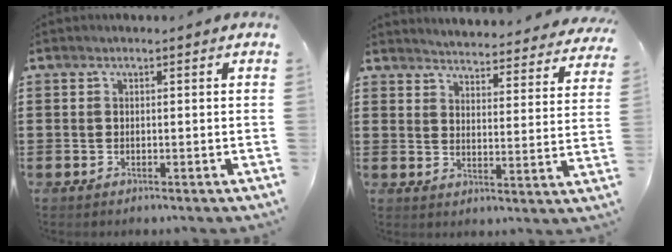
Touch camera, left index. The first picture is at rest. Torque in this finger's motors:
{"motor_torque": [2.14, 0.00, 0.31, 0.03]}